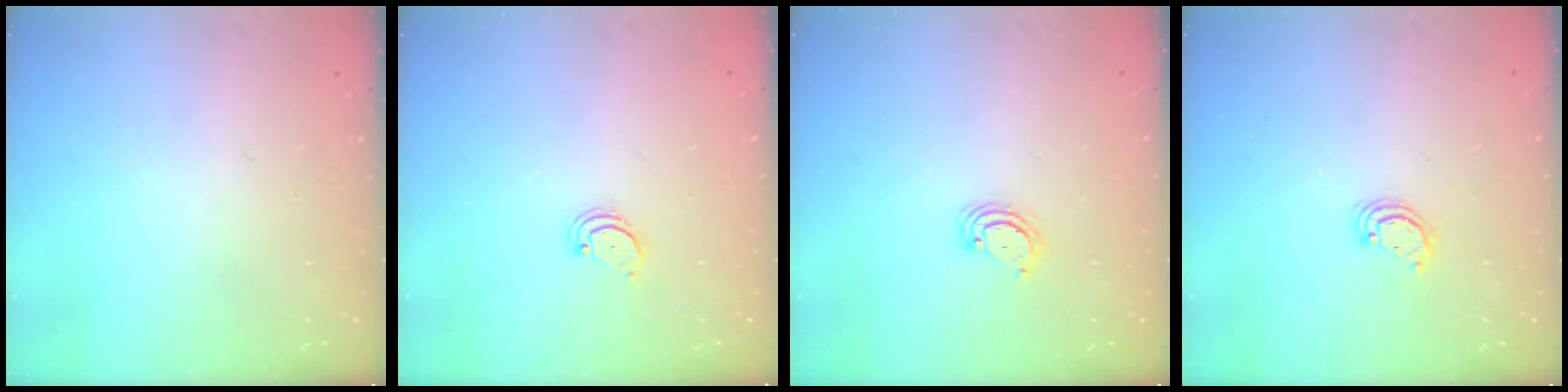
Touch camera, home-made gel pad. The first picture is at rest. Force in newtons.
{"total": 2.6, "press": 2.5, "slide": 0.5}
{"total": 2.9, "press": 2.9, "slide": 0.3}
{"total": 2.6, "press": 2.6, "slide": 0.3}